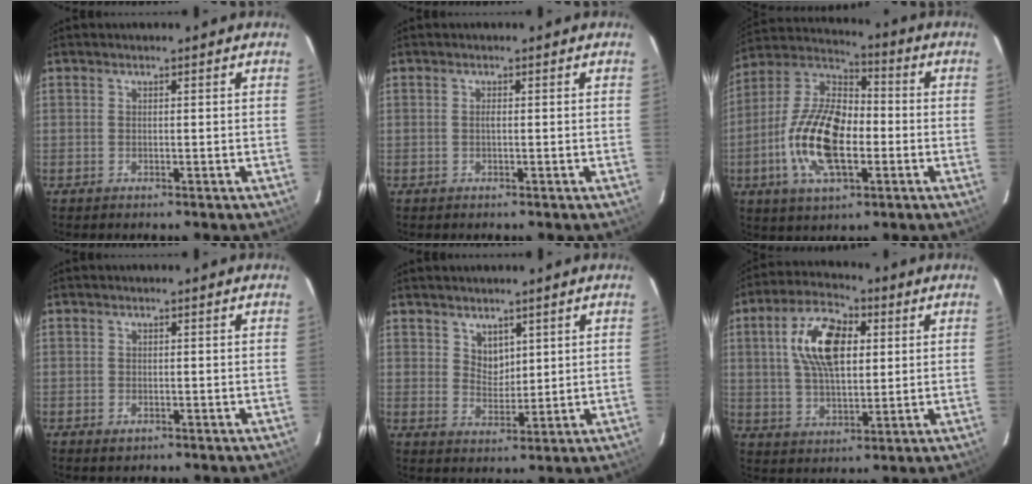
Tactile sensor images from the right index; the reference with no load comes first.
{"total": 0.6, "force": [-0.1, 0.0, 0.5], "torque": [-0.009, 0.003, -0.003]}
{"total": 17.7, "force": [-4.2, 8.5, 14.9], "torque": [-0.309, 0.001, -0.081]}
{"total": 1.3, "force": [-0.7, 1.0, 0.6], "torque": [-0.009, -0.002, -0.011]}
{"total": 4.0, "force": [2.5, 2.7, 1.4], "torque": [-0.016, 0.001, 0.049]}
{"total": 13.5, "force": [3.3, 6.9, 11.1], "torque": [-0.206, 0.023, 0.059]}